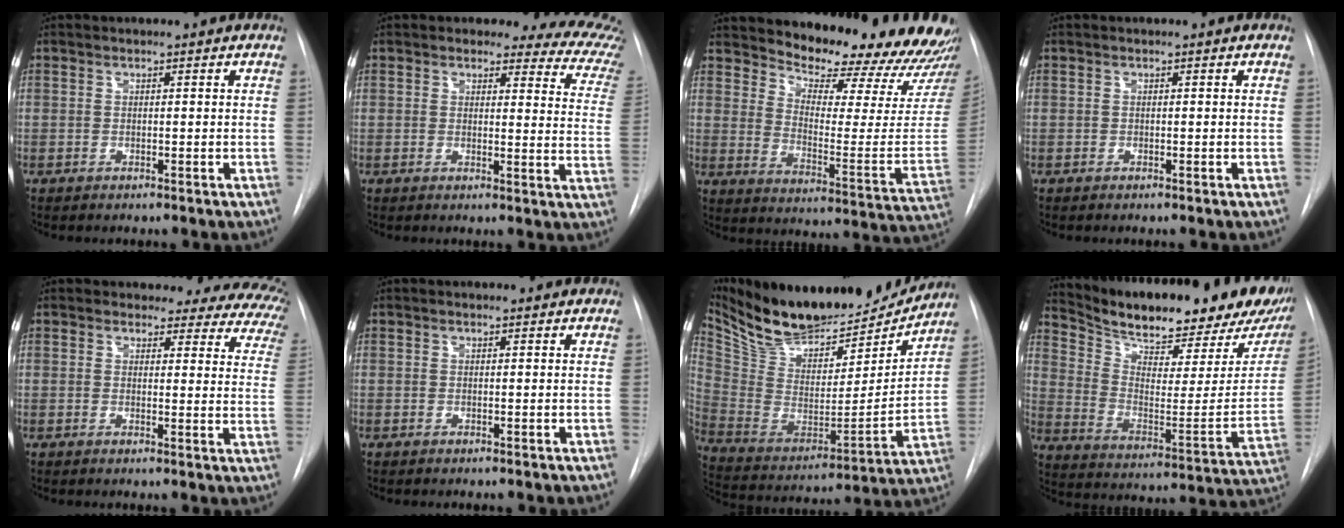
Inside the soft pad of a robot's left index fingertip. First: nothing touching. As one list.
[{"total": 12.5, "force": [11.5, 3.7, 3.3], "torque": [0.003, -0.067, 0.084]}, {"total": 22.4, "force": [21.0, 2.7, 7.3], "torque": [-0.106, -0.105, 0.264]}, {"total": 0.0}, {"total": 14.8, "force": [13.1, 5.8, 4.1], "torque": [-0.016, -0.041, 0.111]}, {"total": 1.3, "force": [1.3, 0.3, 0.2], "torque": [-0.011, 0.010, 0.014]}, {"total": 26.3, "force": [23.4, 7.7, 9.3], "torque": [-0.180, -0.031, 0.363]}, {"total": 27.7, "force": [23.1, 6.9, 13.7], "torque": [-0.222, -0.046, 0.317]}]